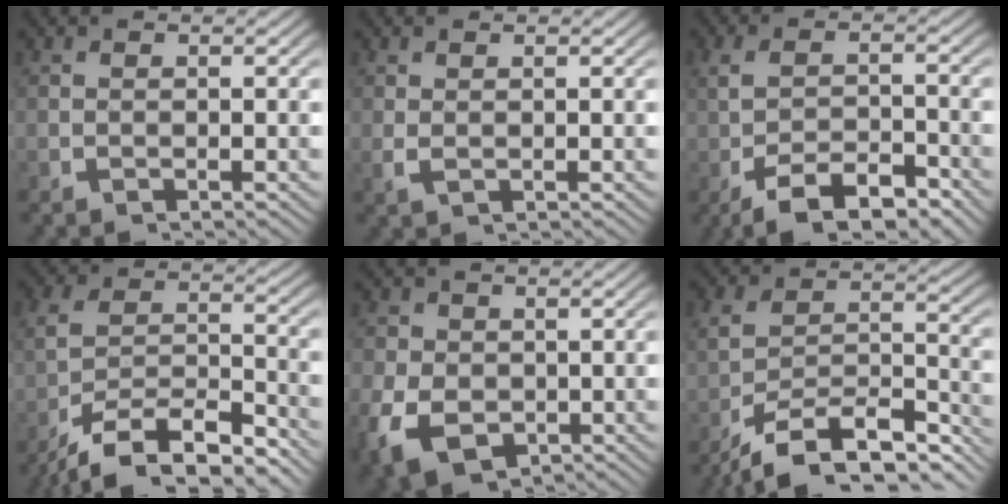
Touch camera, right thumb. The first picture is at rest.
{"total": 0.9, "force": [0.3, 0.3, 0.8], "torque": [-0.024, -0.003, 0.013]}
{"total": 5.9, "force": [-3.3, 2.6, 4.1], "torque": [-0.073, -0.012, -0.045]}
{"total": 9.3, "force": [-5.8, 5.3, 4.9], "torque": [-0.094, -0.032, -0.086]}
{"total": 7.2, "force": [-2.5, 5.4, 4.1], "torque": [-0.094, -0.047, -0.015]}
{"total": 12.0, "force": [-8.2, 6.3, 6.1], "torque": [-0.114, -0.042, -0.113]}